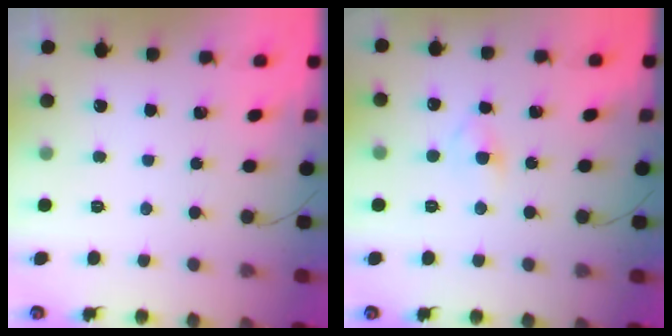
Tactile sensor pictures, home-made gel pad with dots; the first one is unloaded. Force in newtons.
{"total": 3.3, "press": 3.0, "slide": 1.3}